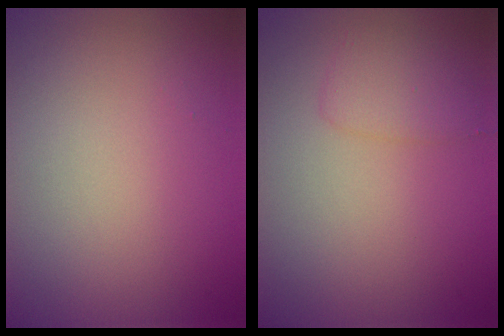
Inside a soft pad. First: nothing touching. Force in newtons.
{"total": 1.7, "press": 1.7, "slide": 0.1}